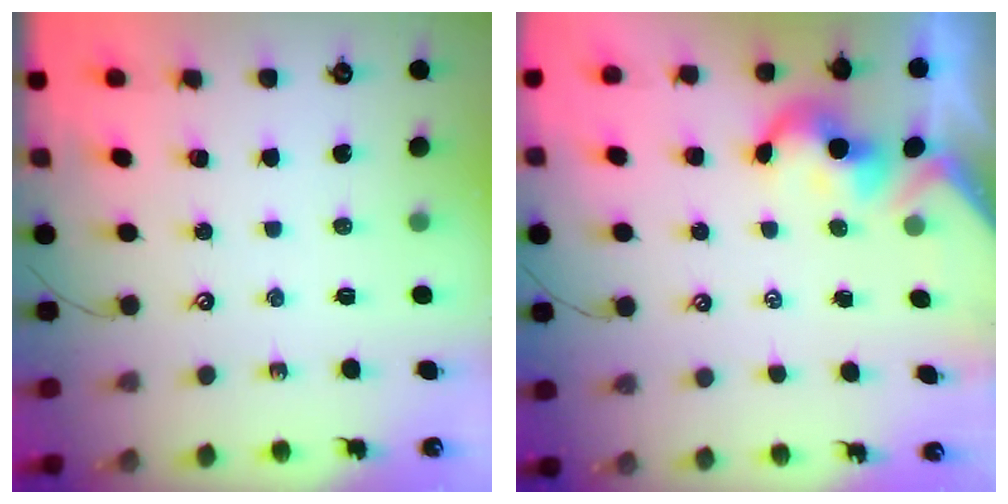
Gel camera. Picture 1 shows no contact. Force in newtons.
{"total": 2.0, "press": 2.0, "slide": 0.3}